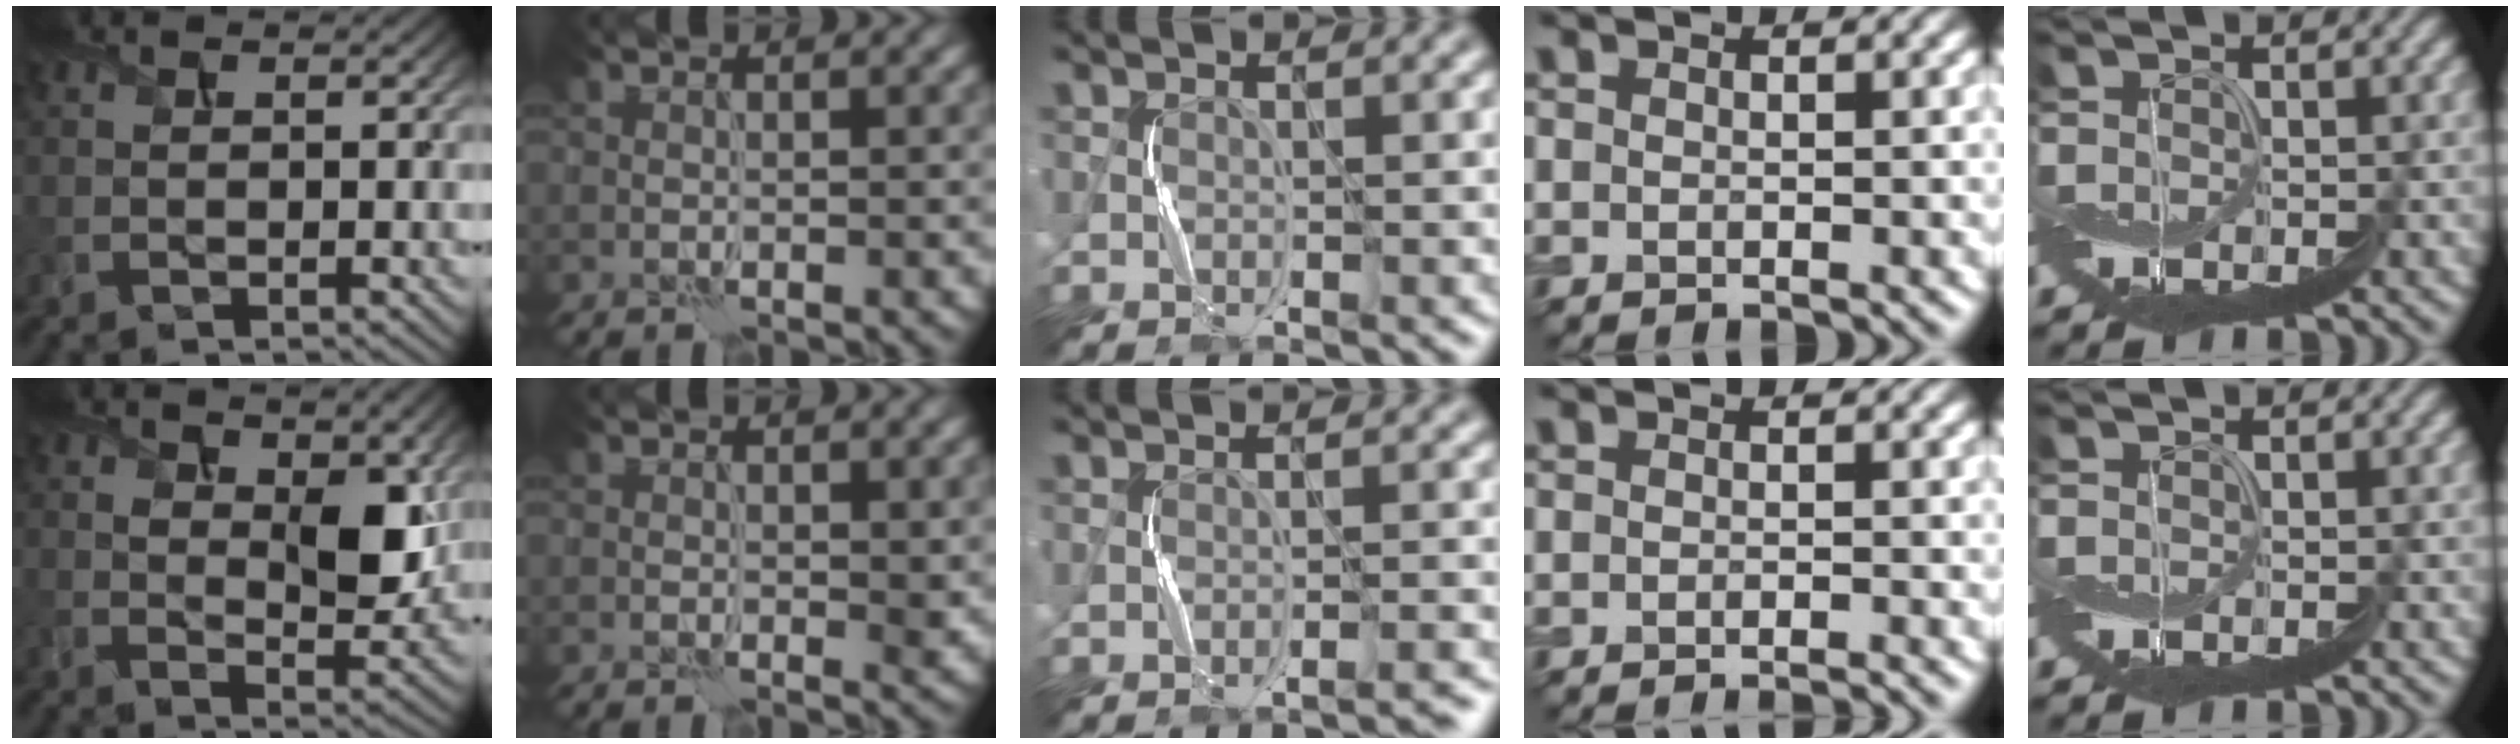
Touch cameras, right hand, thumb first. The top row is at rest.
{"thumb": {"total": 7.0, "force": [2.3, 4.0, 5.2], "torque": [-0.093, -0.016, 0.043]}, "index": {"total": 1.1, "force": [0.1, 0.7, 0.9], "torque": [-0.007, -0.002, 0.002]}, "middle": {"total": 1.2, "force": [-1.1, -0.1, 0.6], "torque": [-0.009, 0.010, -0.017]}, "ring": {"total": 1.6, "force": [-1.2, 0.3, 1.0], "torque": [-0.006, -0.001, -0.021]}}